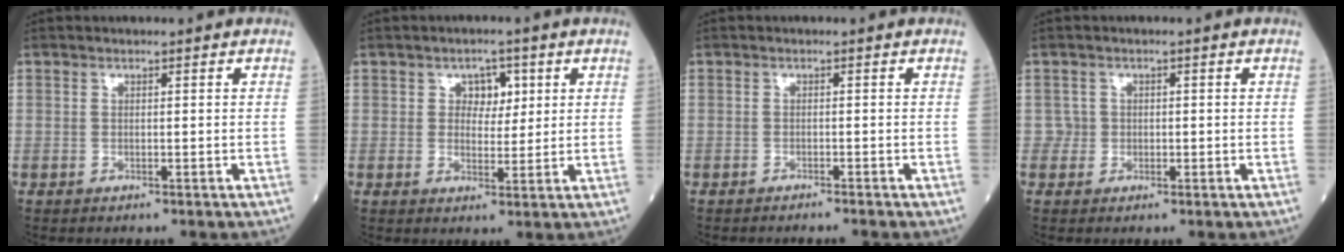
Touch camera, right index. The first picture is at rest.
{"total": 3.8, "force": [1.5, 2.5, 2.5], "torque": [-0.028, 0.006, 0.023]}
{"total": 1.9, "force": [-1.7, -0.3, 0.7], "torque": [-0.009, 0.001, -0.020]}
{"total": 1.5, "force": [-0.1, 1.5, -0.1], "torque": [0.011, 0.007, -0.003]}